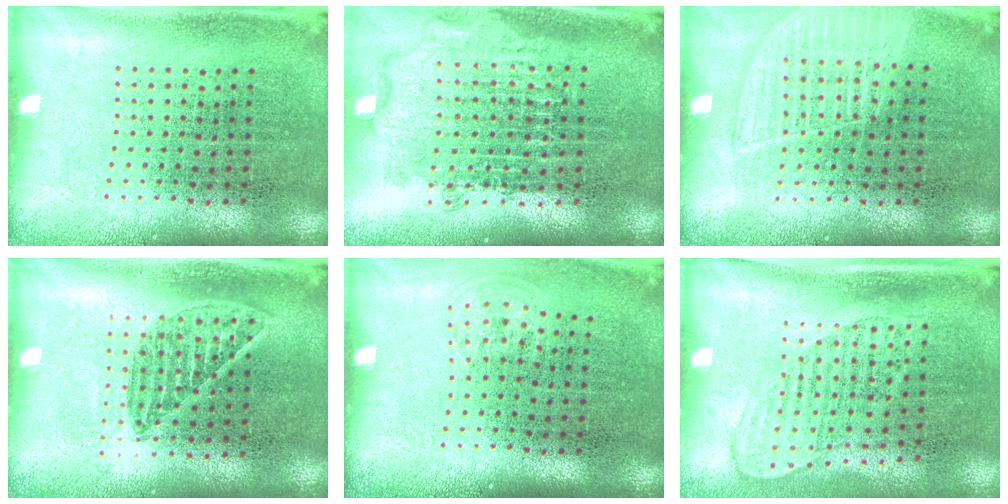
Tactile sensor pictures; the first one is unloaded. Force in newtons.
{"total": 1.9, "press": 1.5, "slide": 1.2}
{"total": 1.3, "press": 1.2, "slide": 0.4}
{"total": 1.2, "press": 1.1, "slide": 0.5}
{"total": 0.8, "press": 0.6, "slide": 0.5}
{"total": 1.4, "press": 1.2, "slide": 0.8}